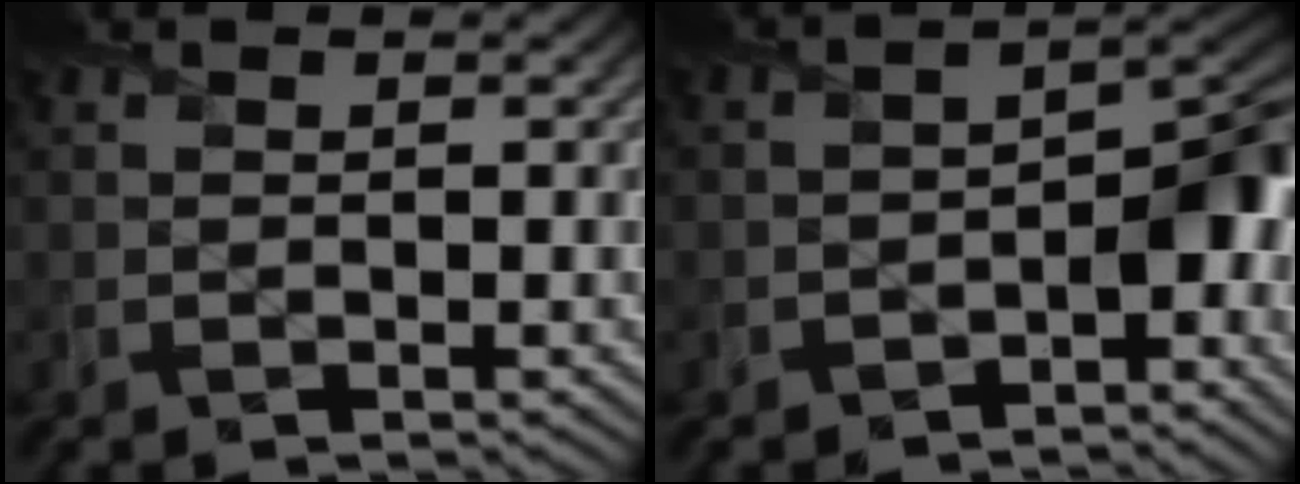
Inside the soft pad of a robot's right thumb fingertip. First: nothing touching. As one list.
[{"total": 5.7, "force": [-2.6, 2.9, 4.2], "torque": [-0.038, 0.008, -0.050]}]